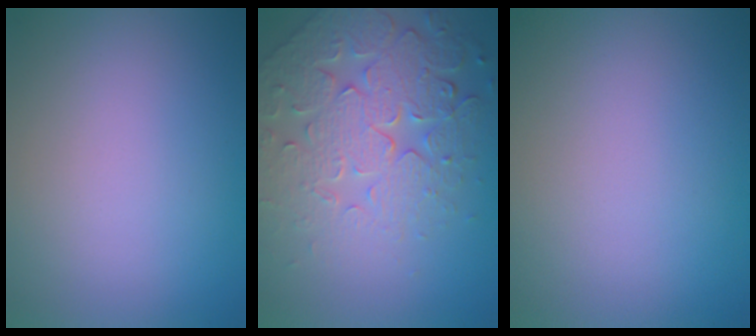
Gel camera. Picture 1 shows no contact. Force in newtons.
{"total": 8.0, "press": 5.8, "slide": 5.4}
{"total": 0.0}